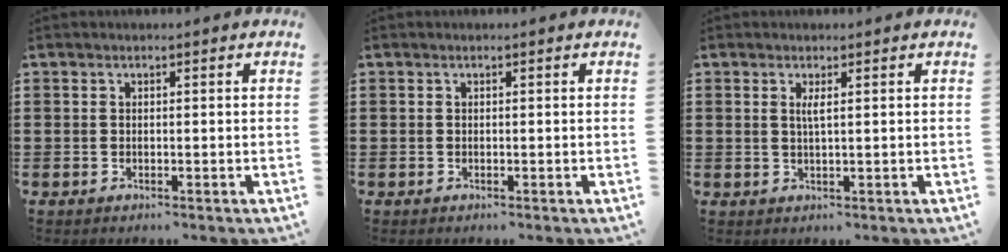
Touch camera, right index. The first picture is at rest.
{"total": 0.0}
{"total": 1.6, "force": [0.4, 0.1, 1.5], "torque": [-0.031, 0.000, 0.006]}